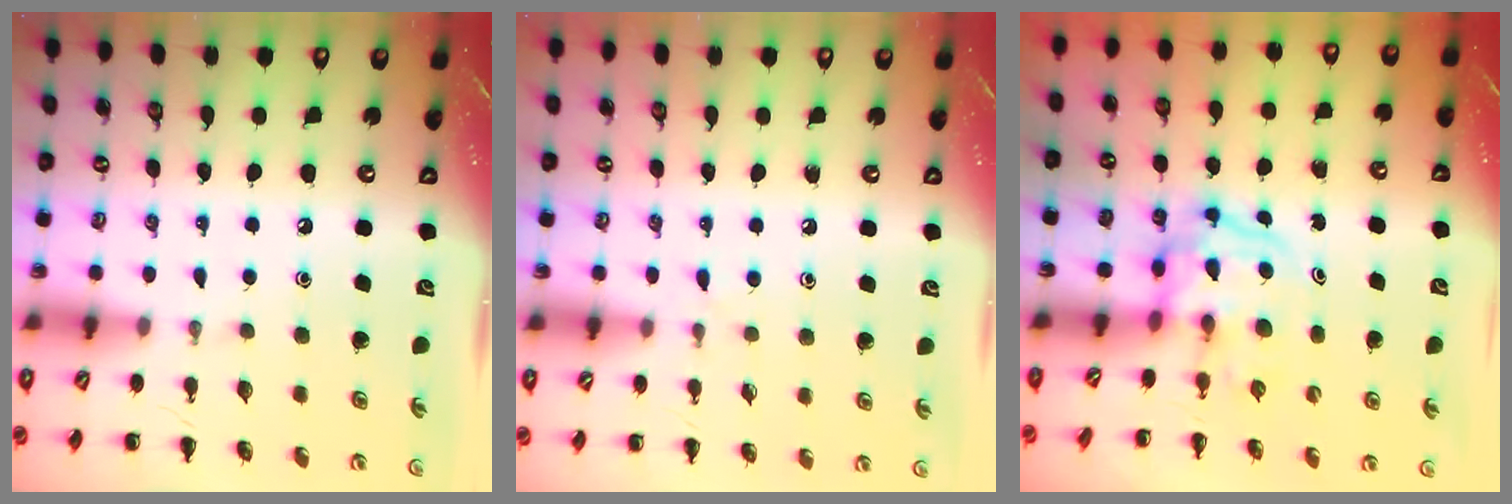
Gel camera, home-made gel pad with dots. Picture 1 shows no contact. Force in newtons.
{"total": 4.9, "press": 4.5, "slide": 1.8}
{"total": 3.6, "press": 3.5, "slide": 0.5}